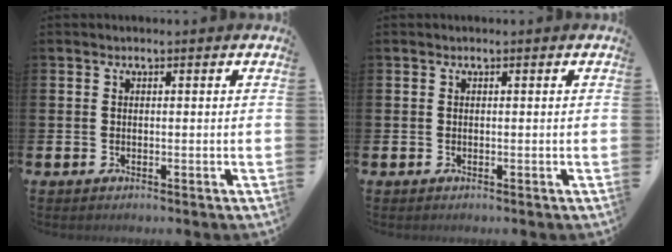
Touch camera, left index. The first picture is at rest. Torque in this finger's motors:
{"motor_torque": [-0.10, 0.10, -0.02, 0.00]}